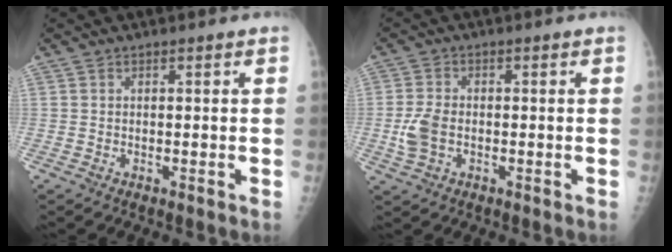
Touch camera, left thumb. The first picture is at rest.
{"total": 5.2, "force": [-1.2, 3.5, 3.6], "torque": [-0.081, 0.007, -0.023]}